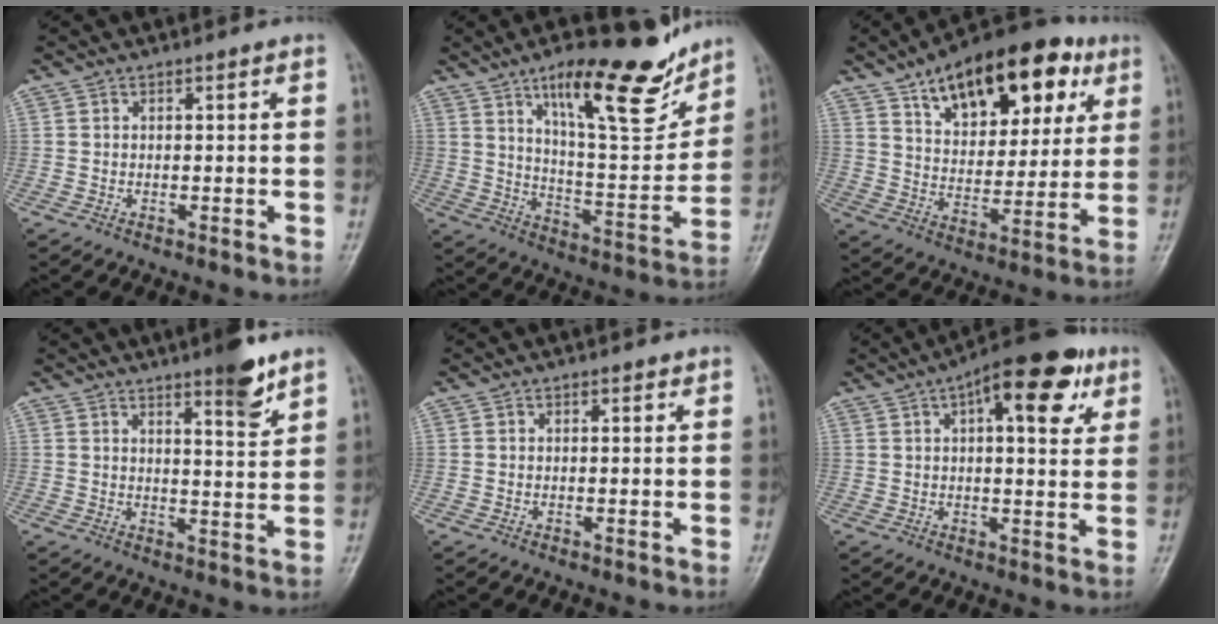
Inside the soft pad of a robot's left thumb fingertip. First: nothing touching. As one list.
[{"total": 20.2, "force": [13.1, 5.9, 14.2], "torque": [-0.169, -0.077, 0.210]}, {"total": 22.7, "force": [11.4, 11.9, 15.6], "torque": [-0.192, -0.017, 0.180]}, {"total": 7.1, "force": [4.9, 1.4, 5.0], "torque": [-0.059, -0.034, 0.070]}, {"total": 1.0, "force": [0.6, 0.6, 0.6], "torque": [-0.001, -0.001, 0.004]}, {"total": 15.0, "force": [6.6, 6.1, 12.0], "torque": [-0.135, 0.001, 0.085]}]